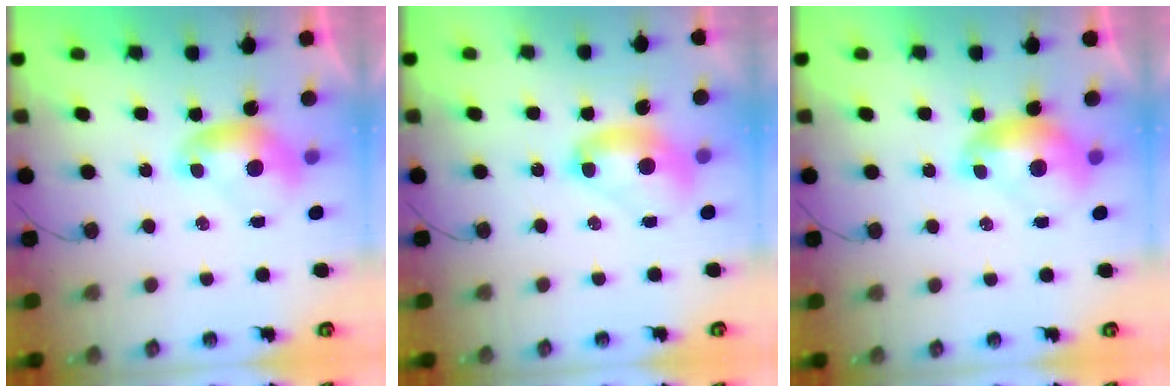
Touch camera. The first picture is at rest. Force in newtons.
{"total": 2.7, "press": 2.7, "slide": 0.1}
{"total": 1.6, "press": 1.5, "slide": 0.2}